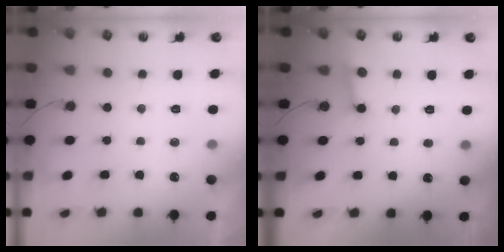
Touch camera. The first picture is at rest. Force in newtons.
{"total": 3.4, "press": 3.4, "slide": 0.4}